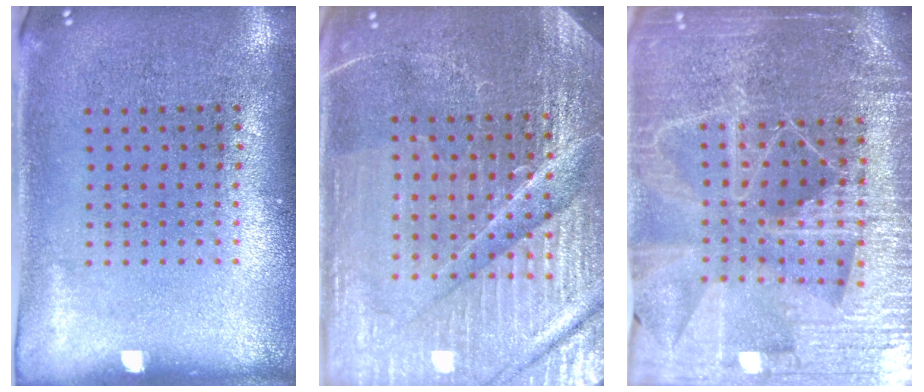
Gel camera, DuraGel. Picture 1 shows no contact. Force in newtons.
{"total": 5.6, "press": 5.2, "slide": 2.2}
{"total": 5.7, "press": 5.0, "slide": 2.8}